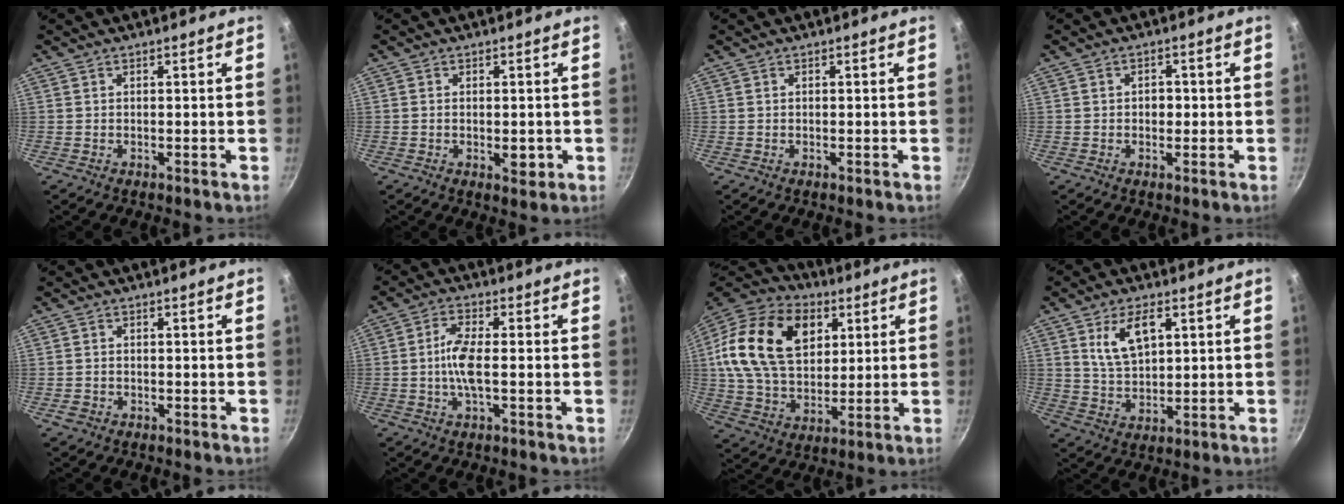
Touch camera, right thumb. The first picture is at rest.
{"total": 3.2, "force": [-0.6, 1.7, 2.6], "torque": [-0.036, -0.005, -0.008]}
{"total": 0.0}
{"total": 2.2, "force": [-0.2, 1.7, 1.3], "torque": [-0.009, 0.005, -0.003]}
{"total": 1.4, "force": [-0.7, 1.1, 0.5], "torque": [-0.011, 0.003, -0.012]}
{"total": 6.1, "force": [-0.6, 1.7, 5.8], "torque": [-0.127, 0.009, -0.019]}
{"total": 24.0, "force": [7.0, 16.1, 16.3], "torque": [-0.284, 0.002, 0.117]}
{"total": 8.6, "force": [3.3, 4.5, 6.5], "torque": [-0.108, -0.013, 0.069]}